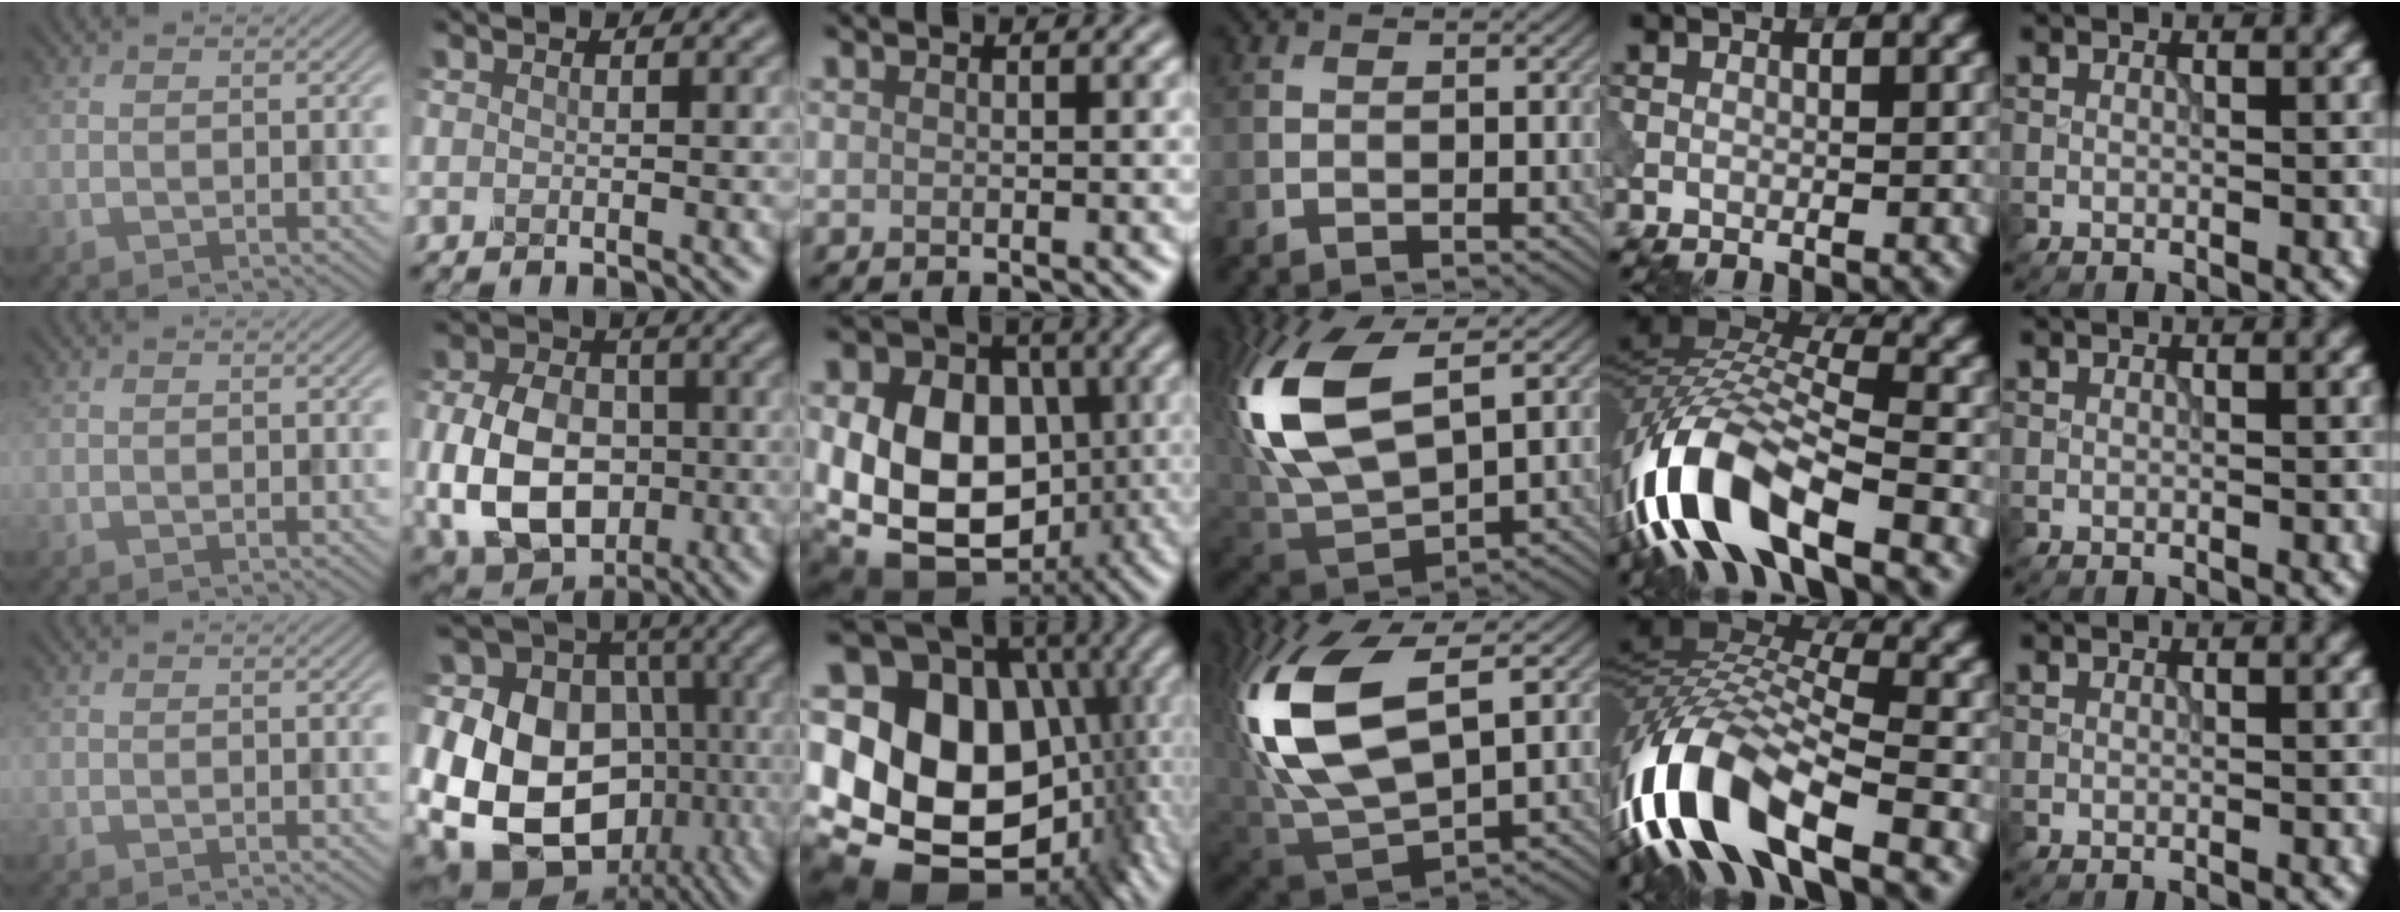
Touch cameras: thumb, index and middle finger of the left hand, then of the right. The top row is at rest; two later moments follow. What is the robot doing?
{"motion": "insert", "object": "peg toy"}